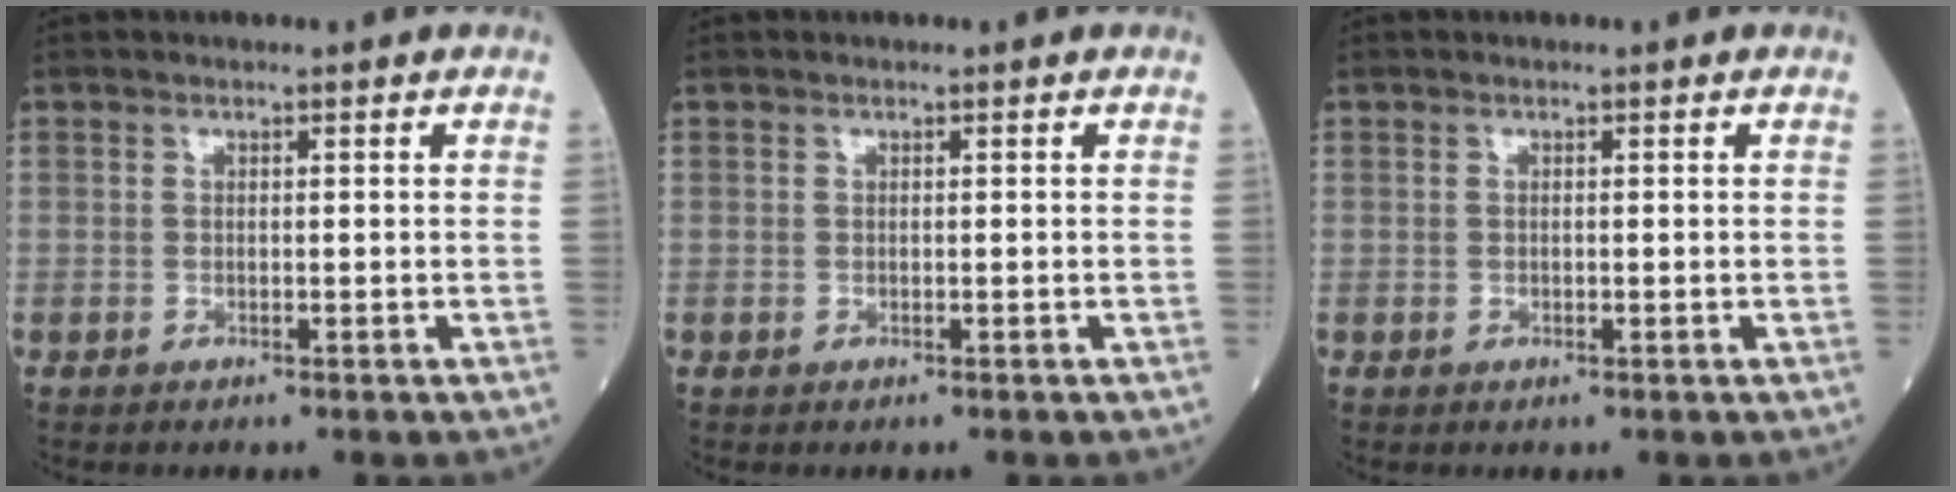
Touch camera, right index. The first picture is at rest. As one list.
[{"total": 0.0}, {"total": 0.0}]